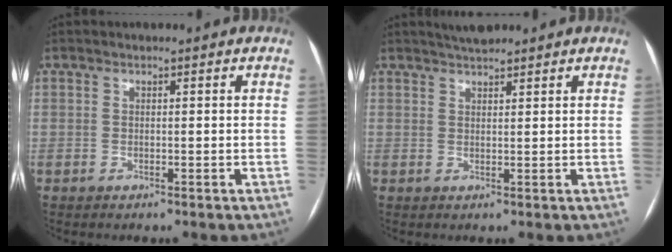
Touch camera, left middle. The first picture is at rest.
{"total": 2.9, "force": [2.7, 0.3, 1.1], "torque": [-0.020, 0.015, 0.045]}